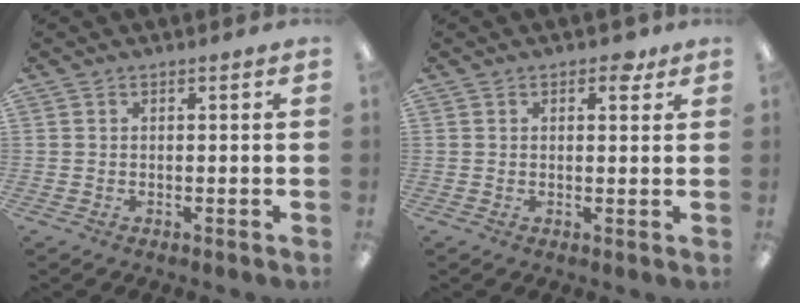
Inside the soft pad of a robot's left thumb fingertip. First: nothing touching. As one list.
[{"total": 3.5, "force": [1.8, 1.8, 2.3], "torque": [-0.017, -0.007, 0.025]}]